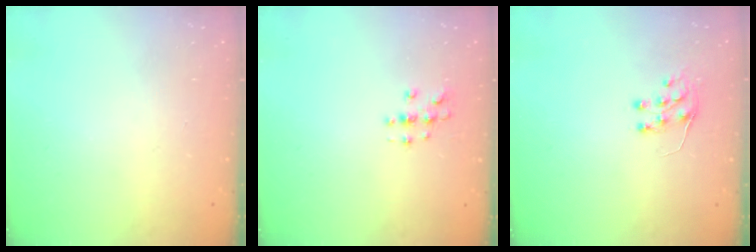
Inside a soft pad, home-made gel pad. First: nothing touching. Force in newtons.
{"total": 3.4, "press": 3.4, "slide": 0.4}
{"total": 6.5, "press": 6.4, "slide": 0.6}